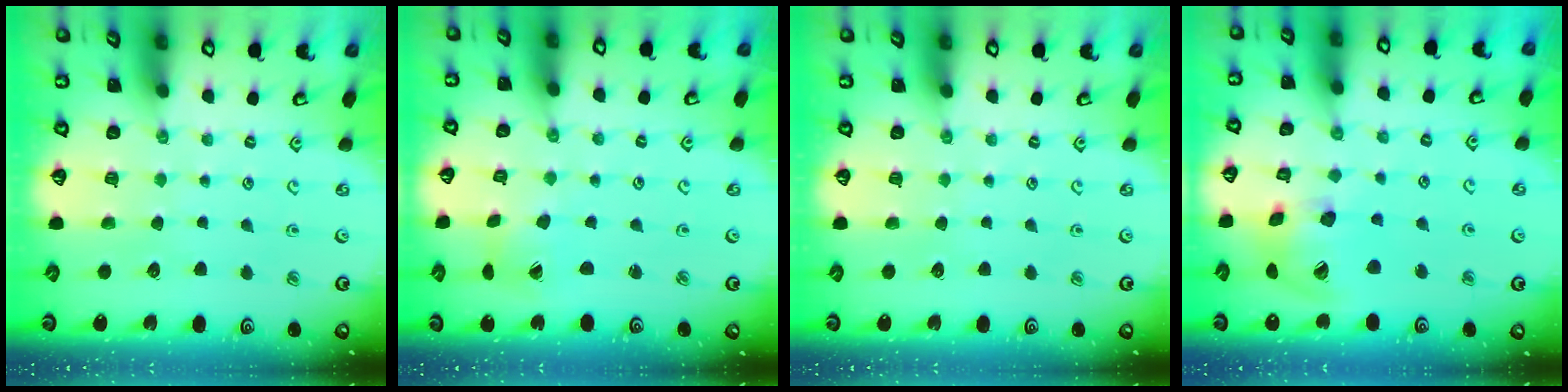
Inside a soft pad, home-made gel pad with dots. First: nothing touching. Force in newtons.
{"total": 3.0, "press": 3.0, "slide": 0.2}
{"total": 0.0}
{"total": 17.3, "press": 17.2, "slide": 2.6}